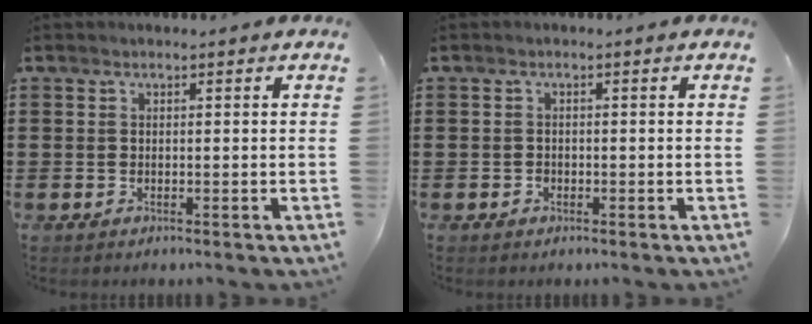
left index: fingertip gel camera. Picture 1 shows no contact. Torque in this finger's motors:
{"motor_torque": [0.05, -0.01, 0.00, 0.00]}